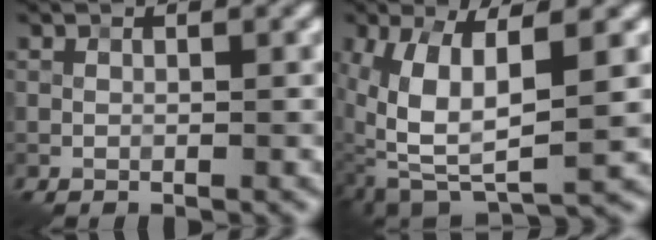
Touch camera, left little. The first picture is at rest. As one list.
[{"total": 10.3, "force": [0.7, 4.8, 9.0], "torque": [-0.190, -0.013, 0.008]}]